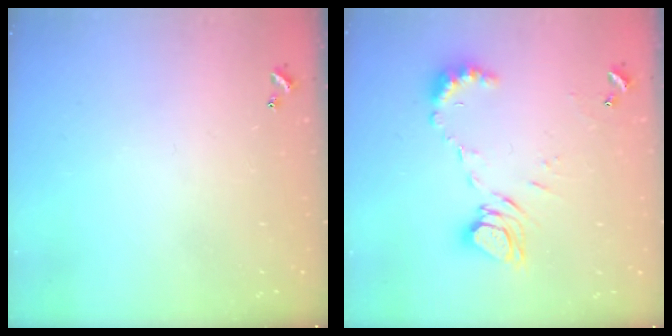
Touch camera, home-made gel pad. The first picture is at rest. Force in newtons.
{"total": 8.8, "press": 8.8, "slide": 0.3}